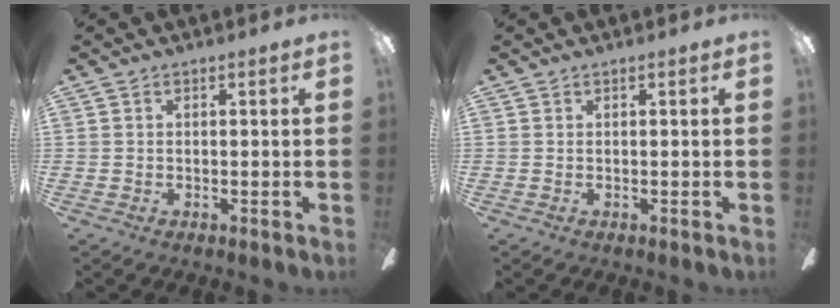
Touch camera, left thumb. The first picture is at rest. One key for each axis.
{"total": 0.0}